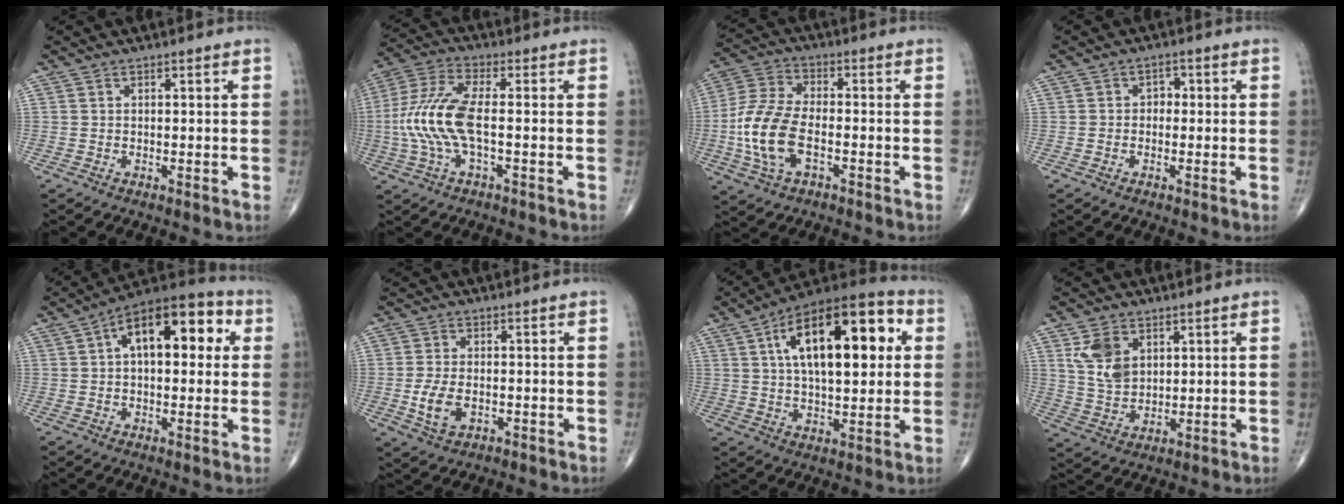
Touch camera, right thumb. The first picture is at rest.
{"total": 12.1, "force": [-1.3, 4.2, 11.3], "torque": [-0.270, 0.025, -0.028]}
{"total": 12.8, "force": [-3.0, 6.6, 10.6], "torque": [-0.230, 0.018, -0.060]}
{"total": 2.1, "force": [-0.2, 1.7, 1.2], "torque": [-0.001, 0.008, -0.011]}
{"total": 16.1, "force": [3.9, 8.2, 13.2], "torque": [-0.166, 0.035, 0.050]}
{"total": 5.4, "force": [-1.2, 3.2, 4.2], "torque": [-0.086, 0.000, -0.018]}
{"total": 22.6, "force": [5.8, 10.1, 19.4], "torque": [-0.286, 0.015, 0.082]}
{"total": 7.9, "force": [3.2, 5.3, 5.0], "torque": [-0.080, -0.013, 0.072]}